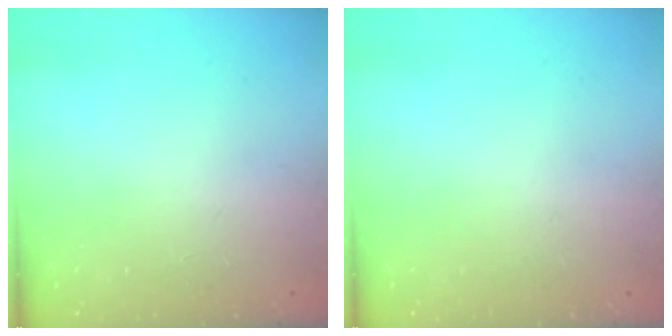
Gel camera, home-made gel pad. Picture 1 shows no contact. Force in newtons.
{"total": 0.0}